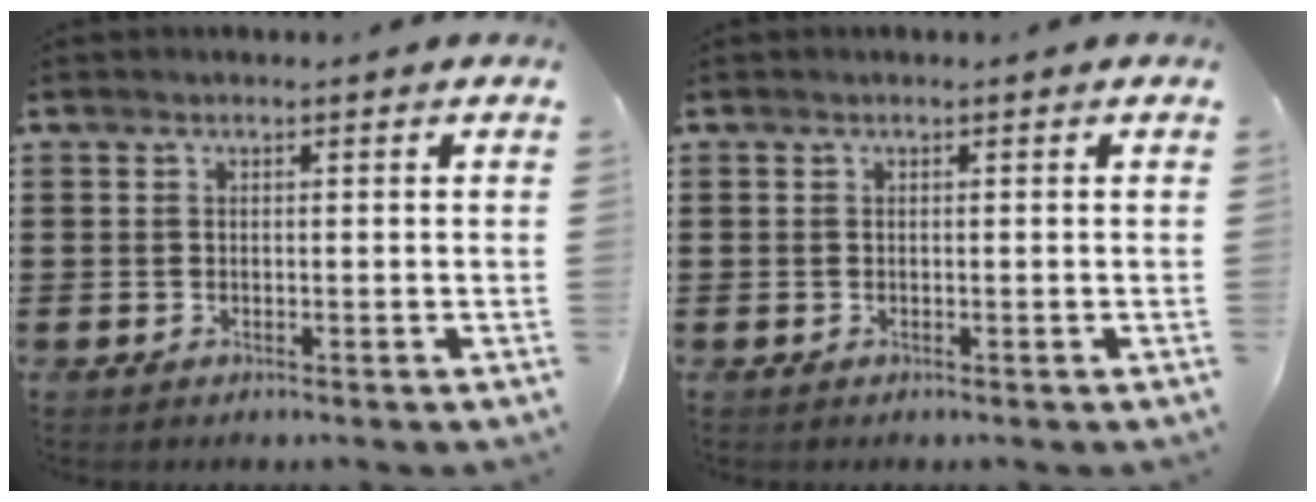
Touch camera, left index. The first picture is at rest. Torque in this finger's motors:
{"motor_torque": [0.00, 0.00, 0.00, -0.01]}